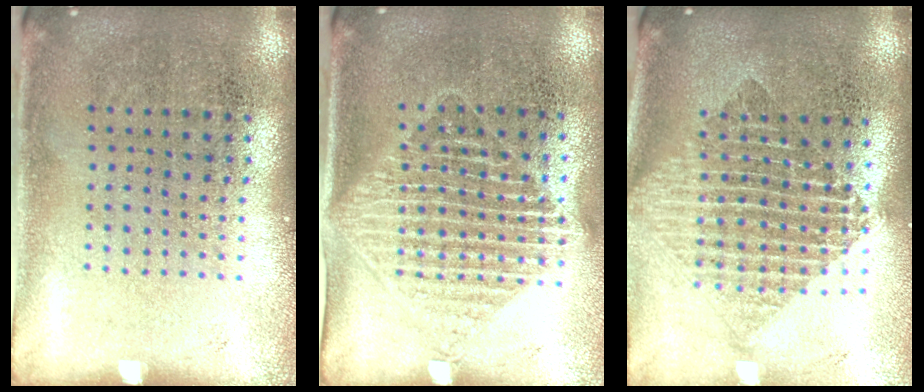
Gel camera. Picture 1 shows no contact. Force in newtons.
{"total": 1.7, "press": 1.4, "slide": 1.0}
{"total": 1.9, "press": 1.6, "slide": 1.1}